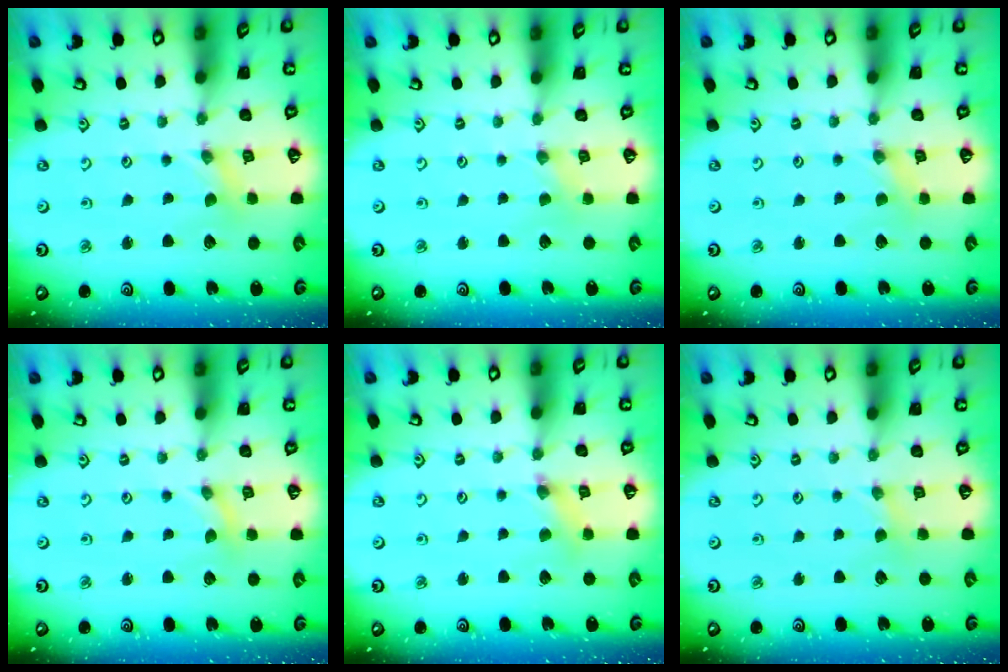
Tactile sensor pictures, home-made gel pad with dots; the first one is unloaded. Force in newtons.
{"total": 0.0}
{"total": 0.0}
{"total": 0.0}
{"total": 2.5, "press": 2.4, "slide": 0.3}
{"total": 1.6, "press": 1.5, "slide": 0.3}